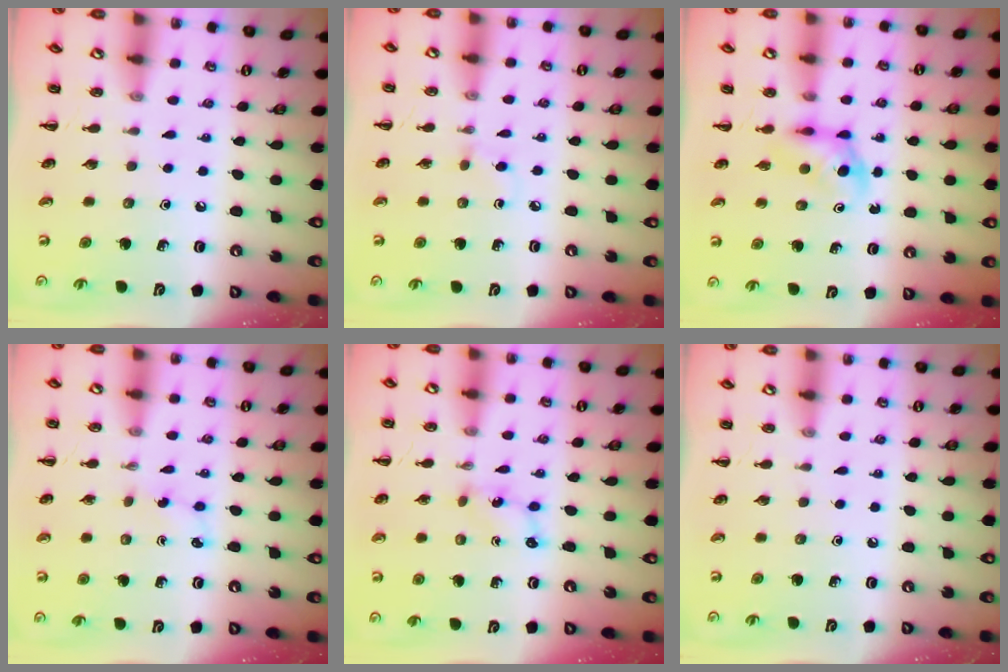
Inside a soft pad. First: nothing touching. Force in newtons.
{"total": 2.1, "press": 1.8, "slide": 1.0}
{"total": 3.7, "press": 3.5, "slide": 1.1}
{"total": 2.6, "press": 2.5, "slide": 0.8}
{"total": 2.5, "press": 2.4, "slide": 0.7}
{"total": 0.0}